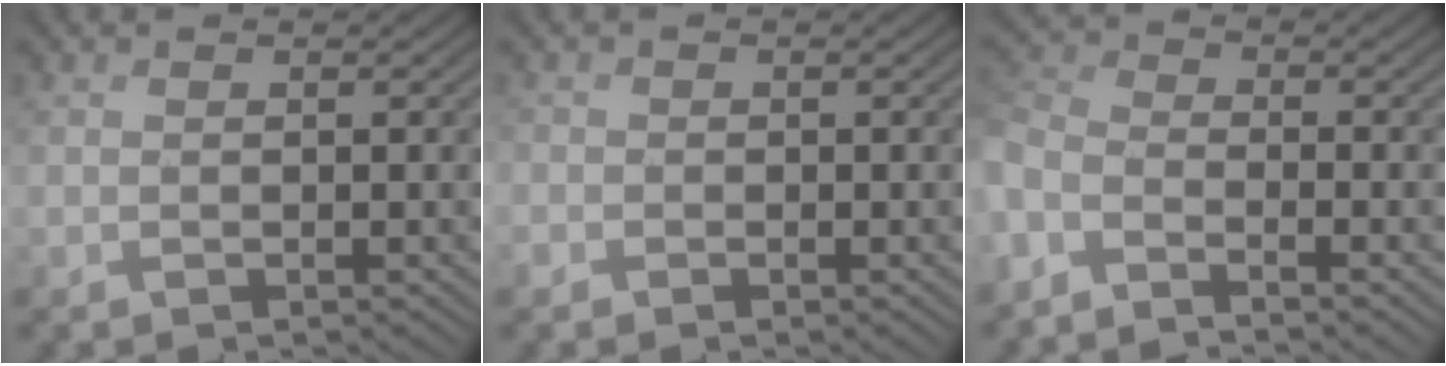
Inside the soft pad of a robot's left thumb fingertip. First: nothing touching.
{"total": 1.5, "force": [-0.6, 1.4, 0.1], "torque": [0.002, -0.004, -0.019]}
{"total": 5.6, "force": [-4.3, 2.2, 2.6], "torque": [-0.079, -0.011, -0.104]}